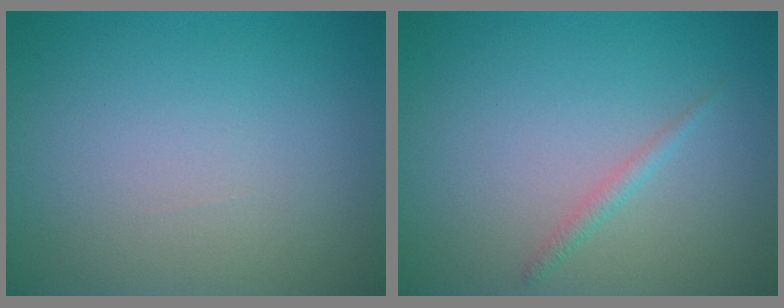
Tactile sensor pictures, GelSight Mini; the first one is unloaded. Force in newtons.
{"total": 1.0, "press": 1.0, "slide": 0.1}